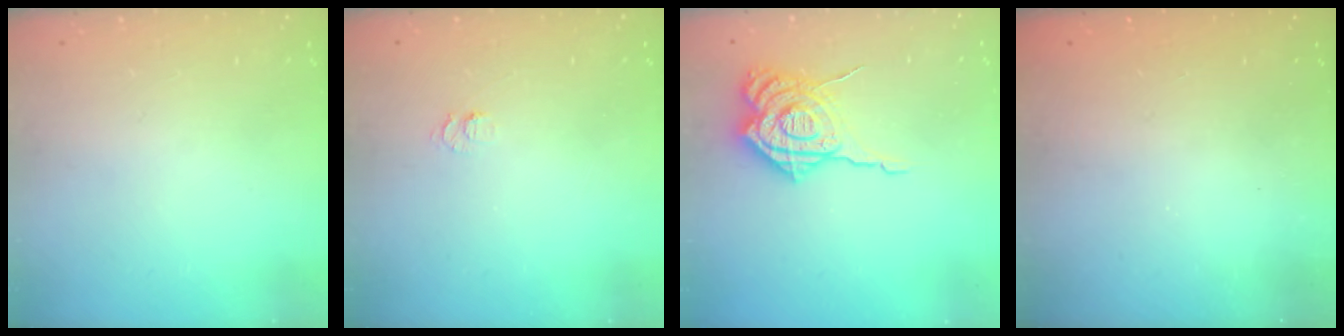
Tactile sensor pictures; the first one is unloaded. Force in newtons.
{"total": 4.4, "press": 4.4, "slide": 0.5}
{"total": 16.1, "press": 16.0, "slide": 1.7}
{"total": 2.6, "press": 2.4, "slide": 0.8}